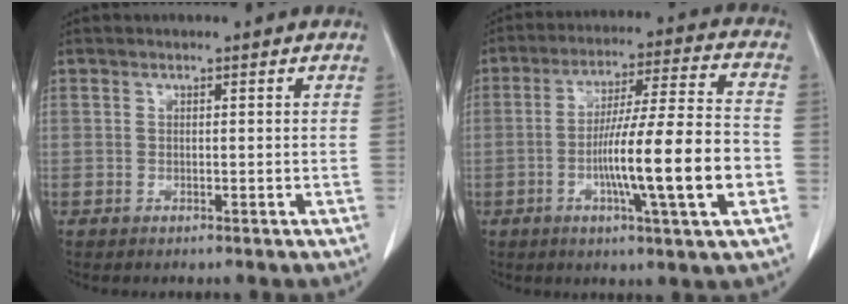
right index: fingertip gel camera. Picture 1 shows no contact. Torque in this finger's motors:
{"motor_torque": [1.87, -0.27, 1.00, 0.14]}